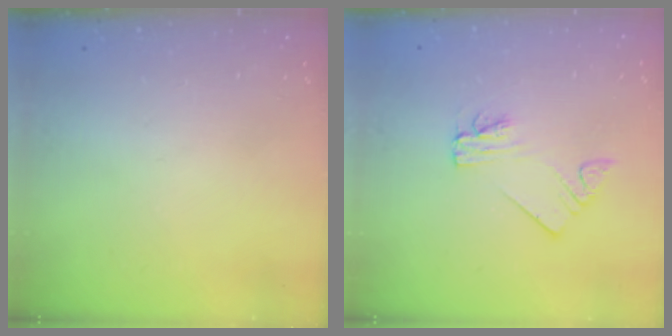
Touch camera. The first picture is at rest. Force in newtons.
{"total": 2.2, "press": 2.2, "slide": 0.1}